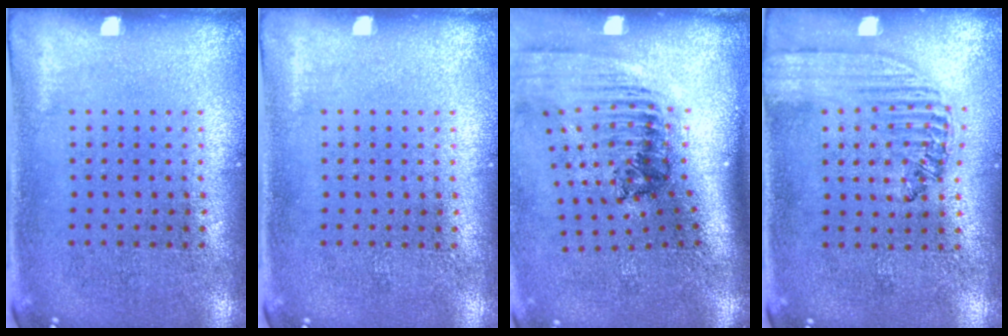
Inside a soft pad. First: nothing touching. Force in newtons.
{"total": 0.0}
{"total": 2.4, "press": 1.6, "slide": 1.8}
{"total": 1.5, "press": 1.3, "slide": 0.7}